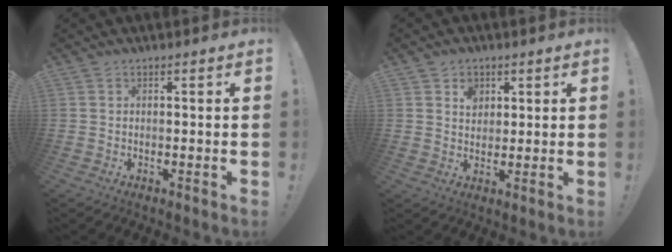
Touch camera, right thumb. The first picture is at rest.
{"total": 4.8, "force": [2.5, 3.8, 1.6], "torque": [-0.003, -0.014, 0.040]}